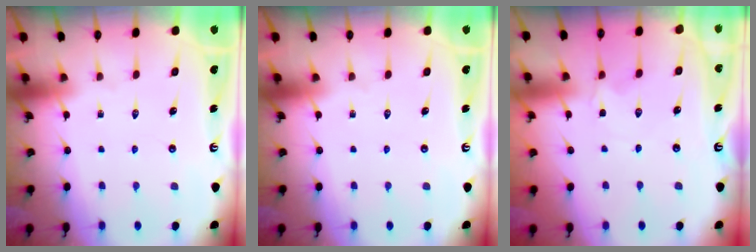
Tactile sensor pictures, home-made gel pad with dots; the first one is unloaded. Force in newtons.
{"total": 0.0}
{"total": 1.3, "press": 1.3, "slide": 0.4}